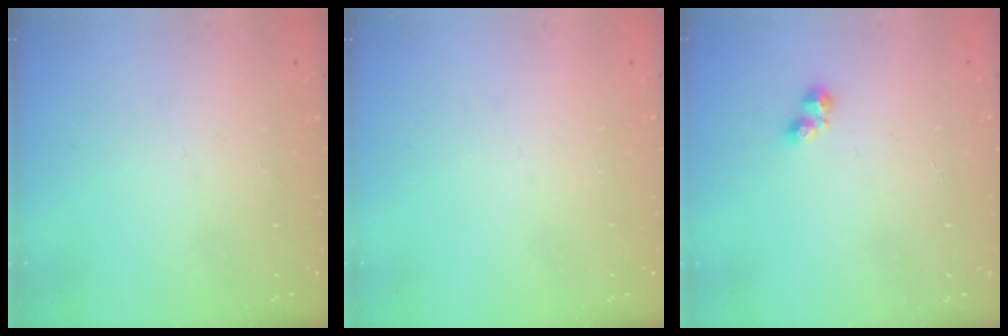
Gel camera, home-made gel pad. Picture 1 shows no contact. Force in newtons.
{"total": 0.0}
{"total": 2.6, "press": 2.5, "slide": 0.5}